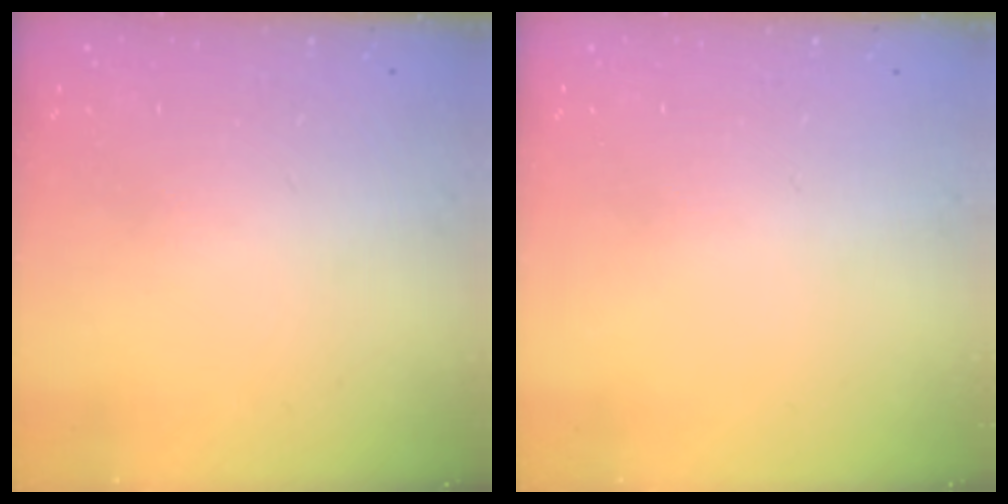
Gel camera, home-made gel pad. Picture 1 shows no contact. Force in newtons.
{"total": 0.0}